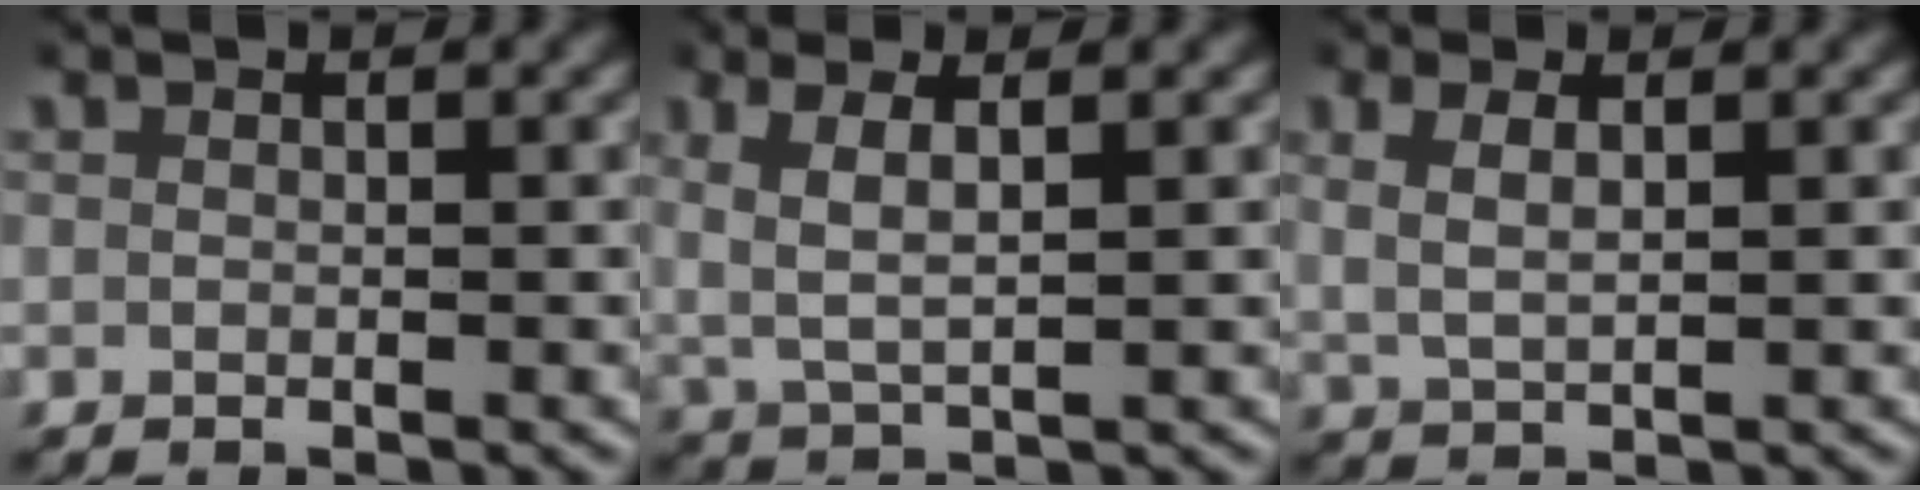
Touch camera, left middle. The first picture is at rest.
{"total": 3.8, "force": [1.1, 1.6, 3.2], "torque": [-0.070, 0.005, 0.024]}
{"total": 2.9, "force": [1.0, 1.5, 2.2], "torque": [-0.048, 0.002, 0.022]}